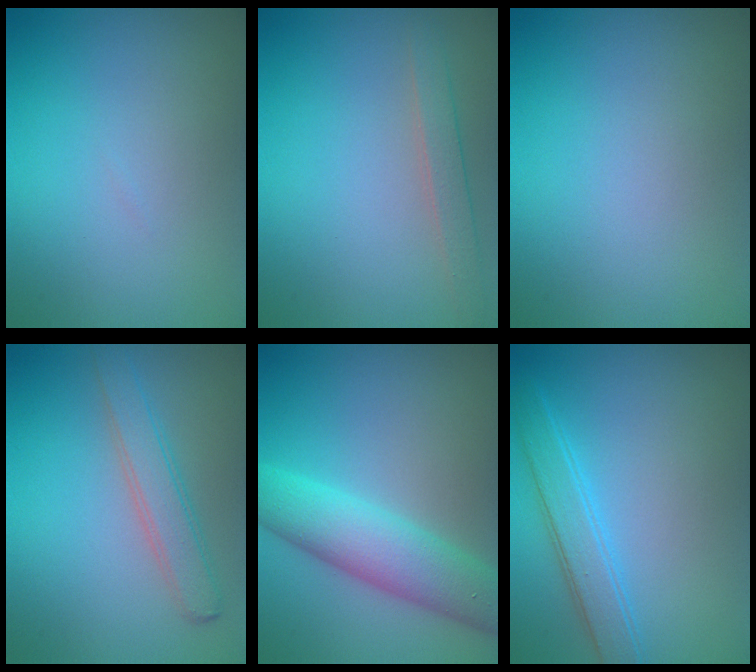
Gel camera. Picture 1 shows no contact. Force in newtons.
{"total": 1.8, "press": 1.8, "slide": 0.1}
{"total": 0.0}
{"total": 2.9, "press": 2.9, "slide": 0.1}
{"total": 6.3, "press": 6.3, "slide": 0.3}
{"total": 3.0, "press": 3.0, "slide": 0.0}